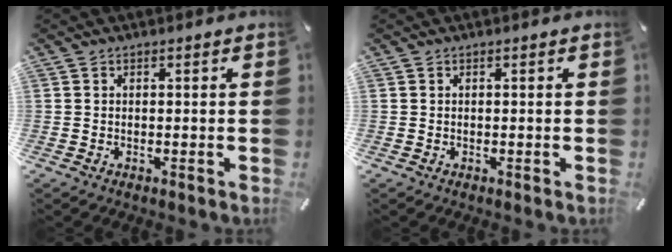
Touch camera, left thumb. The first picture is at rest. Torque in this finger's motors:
{"motor_torque": [-0.04, -0.02, -0.01, 0.01, 0.00]}